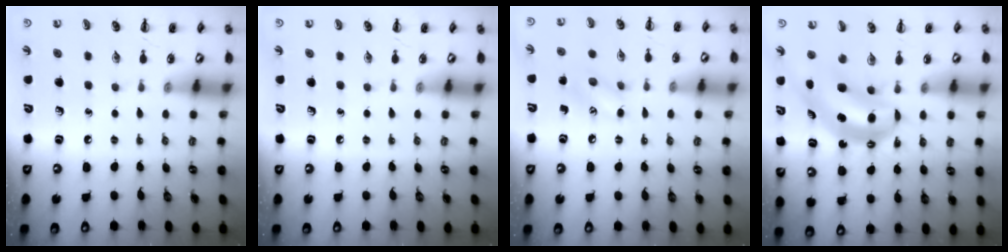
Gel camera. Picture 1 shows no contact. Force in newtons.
{"total": 0.0}
{"total": 7.4, "press": 7.3, "slide": 0.6}
{"total": 6.2, "press": 6.1, "slide": 1.2}